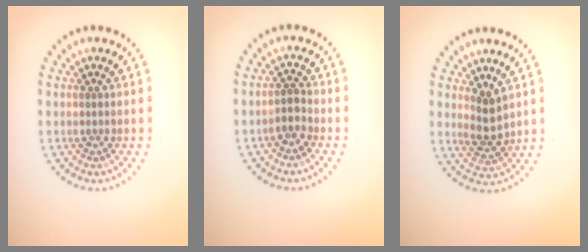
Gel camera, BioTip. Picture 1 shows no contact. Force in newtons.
{"total": 1.5, "press": 1.0, "slide": 1.1}
{"total": 2.3, "press": 2.0, "slide": 1.1}